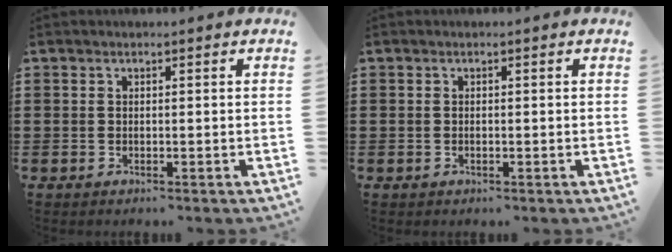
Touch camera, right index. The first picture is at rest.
{"total": 0.0}